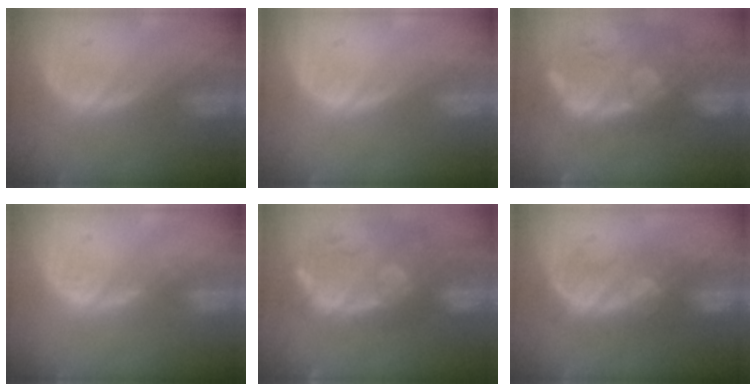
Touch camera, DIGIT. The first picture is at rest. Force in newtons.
{"total": 0.0}
{"total": 14.0, "press": 11.5, "slide": 8.1}
{"total": 1.9, "press": 1.5, "slide": 1.1}
{"total": 13.1, "press": 11.3, "slide": 6.5}
{"total": 8.0, "press": 7.8, "slide": 1.6}